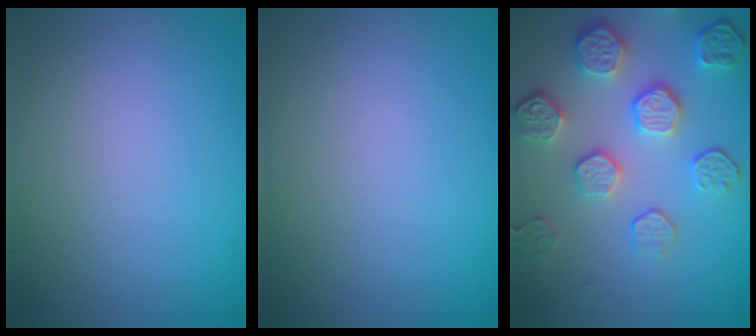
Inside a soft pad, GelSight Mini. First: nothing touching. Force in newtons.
{"total": 0.0}
{"total": 5.4, "press": 4.2, "slide": 3.3}